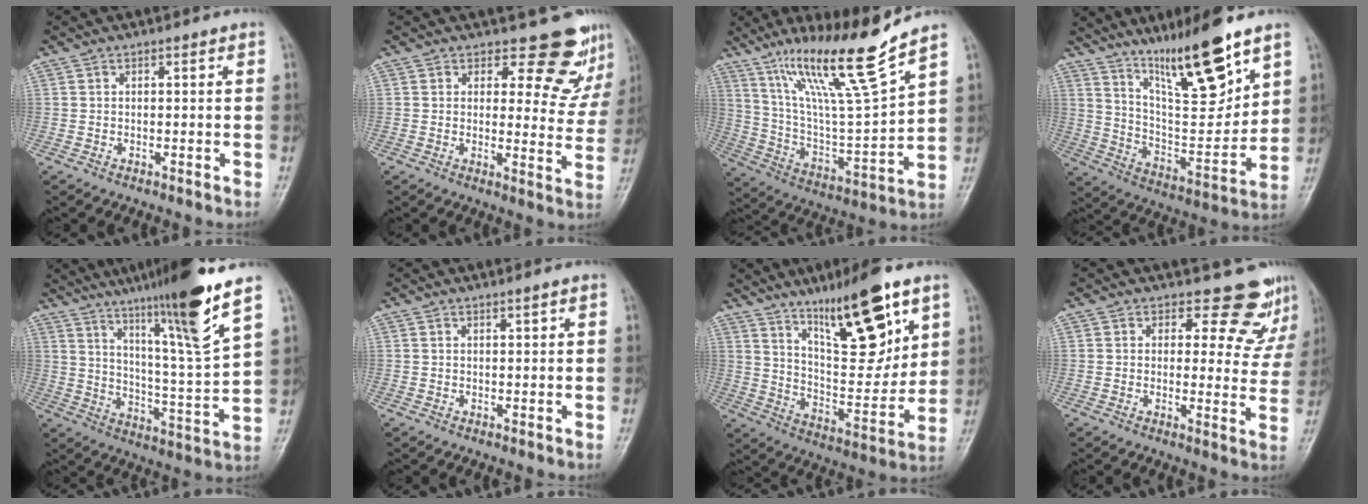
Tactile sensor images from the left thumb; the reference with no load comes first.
{"total": 10.4, "force": [8.9, 4.7, 2.5], "torque": [0.013, -0.076, 0.089]}
{"total": 19.5, "force": [13.3, 1.1, 14.3], "torque": [-0.228, -0.069, 0.241]}
{"total": 18.0, "force": [12.2, 3.8, 12.8], "torque": [-0.182, -0.078, 0.223]}
{"total": 18.8, "force": [12.4, -0.2, 14.1], "torque": [-0.213, -0.064, 0.202]}
{"total": 0.7, "force": [0.5, 0.0, 0.5], "torque": [-0.008, -0.004, 0.010]}
{"total": 18.9, "force": [10.9, 5.6, 14.4], "torque": [-0.193, -0.065, 0.193]}
{"total": 9.3, "force": [8.2, 4.3, 1.1], "torque": [0.033, -0.061, 0.077]}